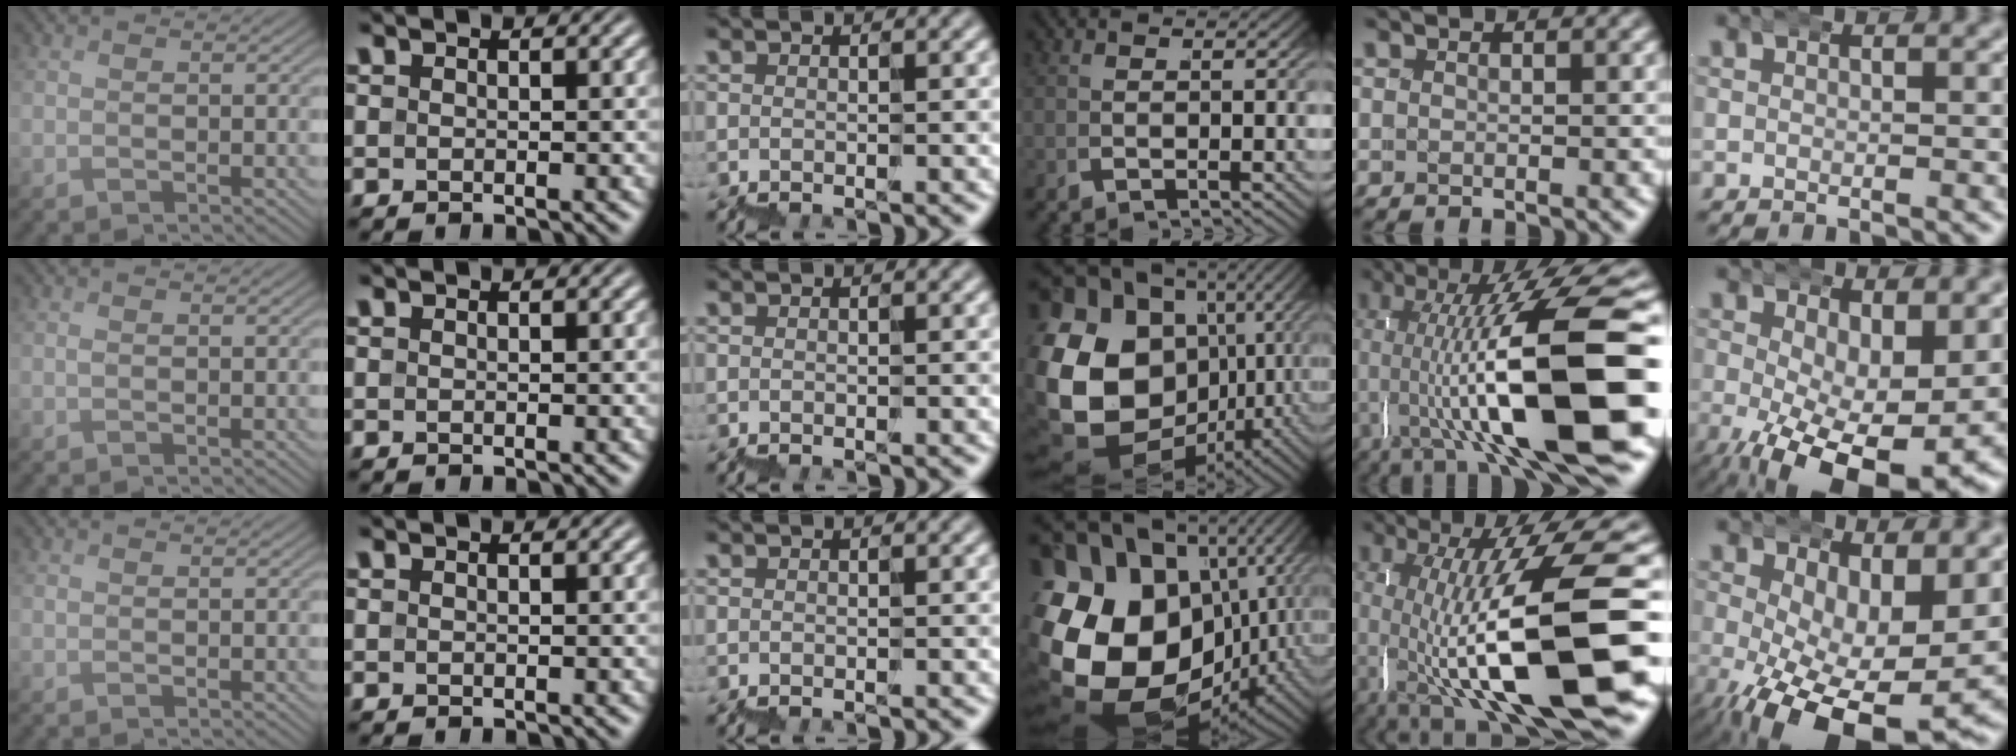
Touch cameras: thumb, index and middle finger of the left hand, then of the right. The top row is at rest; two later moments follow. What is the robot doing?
{"motion": "wrap", "object": "belt"}